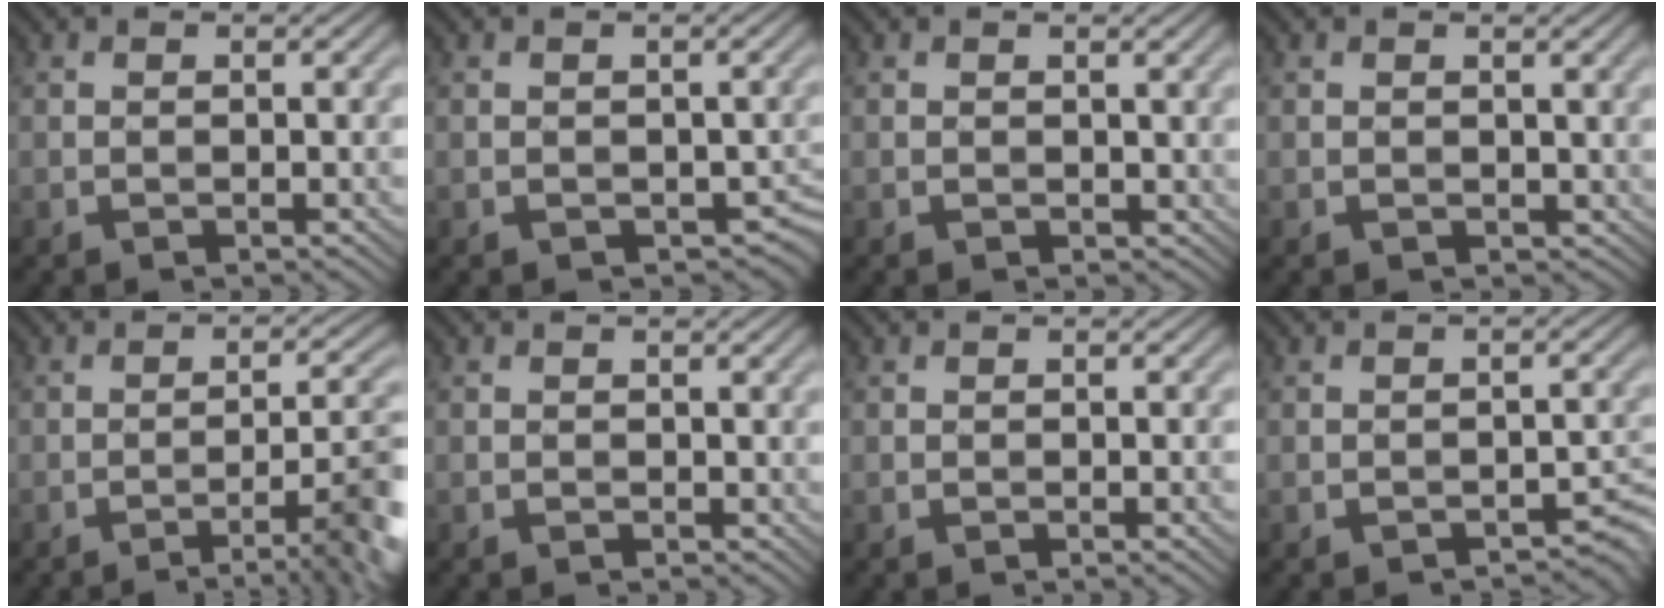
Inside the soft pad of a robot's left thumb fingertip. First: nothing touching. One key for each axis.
{"total": 2.5, "fx": -0.2, "fy": 1.9, "fz": 1.6, "tx": -0.032, "ty": -0.015, "tz": 0.001}
{"total": 1.5, "fx": 0.5, "fy": 1.2, "fz": 0.8, "tx": -0.018, "ty": -0.002, "tz": 0.008}
{"total": 2.2, "fx": 0.6, "fy": 1.7, "fz": 1.2, "tx": -0.027, "ty": -0.004, "tz": 0.011}
{"total": 8.4, "fx": -4.4, "fy": 1.4, "fz": 7.0, "tx": -0.100, "ty": 0.008, "tz": -0.062}
{"total": 0.5, "fx": 0.3, "fy": 0.4, "fz": 0.2, "tx": -0.005, "ty": -0.001, "tz": 0.005}
{"total": 0.0}
{"total": 2.2, "fx": -1.5, "fy": 1.0, "fz": 1.2, "tx": -0.022, "ty": -0.002, "tz": -0.017}